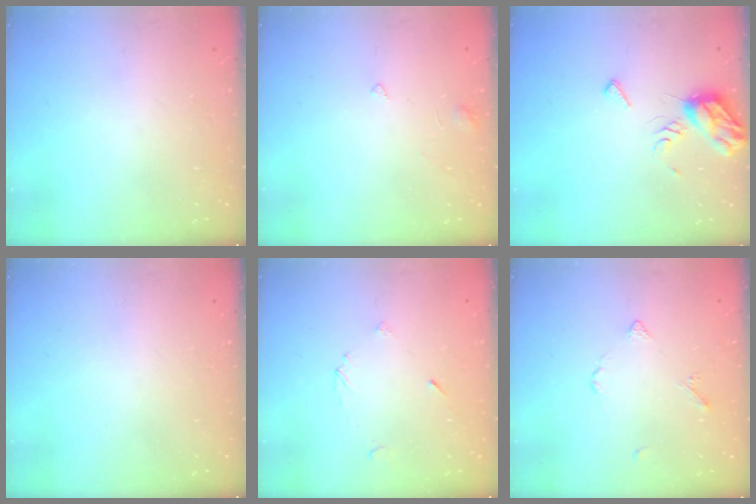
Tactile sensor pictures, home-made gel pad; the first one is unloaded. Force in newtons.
{"total": 3.3, "press": 3.3, "slide": 0.2}
{"total": 8.3, "press": 8.3, "slide": 0.4}
{"total": 0.0}
{"total": 2.6, "press": 2.6, "slide": 0.2}
{"total": 4.2, "press": 4.1, "slide": 0.8}